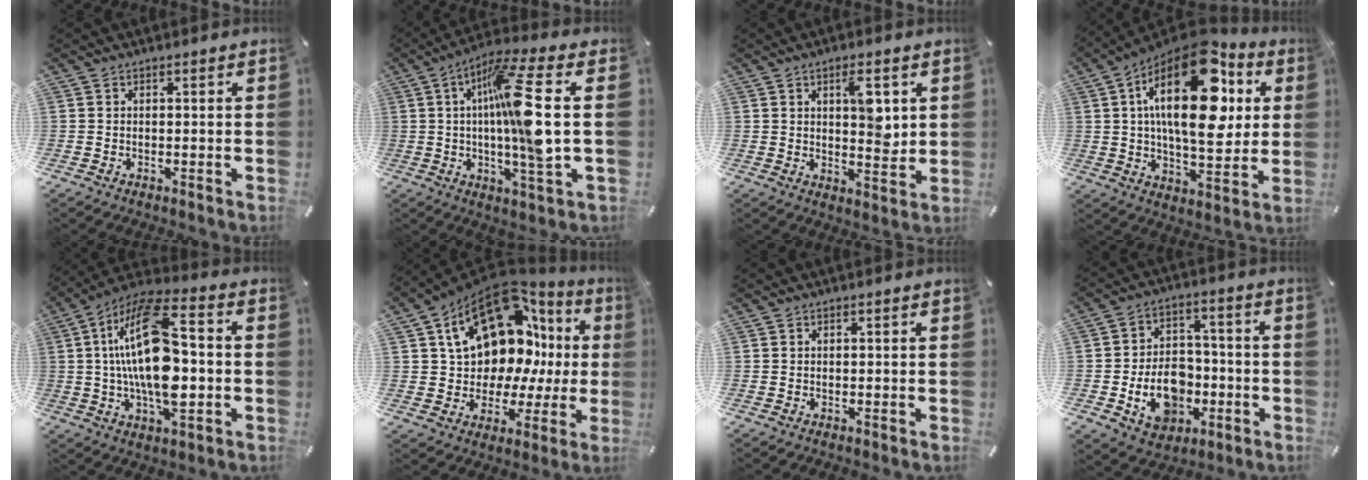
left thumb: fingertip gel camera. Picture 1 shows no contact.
{"total": 15.9, "force": [1.6, 1.4, 15.7], "torque": [-0.288, -0.011, 0.011]}
{"total": 7.8, "force": [2.8, 3.3, 6.4], "torque": [-0.085, -0.016, 0.040]}
{"total": 26.4, "force": [8.3, 12.9, 21.5], "torque": [-0.375, -0.037, 0.130]}
{"total": 20.8, "force": [0.2, 9.8, 18.4], "torque": [-0.375, -0.002, 0.000]}
{"total": 18.8, "force": [8.6, 12.1, 11.6], "torque": [-0.174, -0.063, 0.152]}
{"total": 0.0}
{"total": 13.0, "force": [-3.9, 9.8, 7.5], "torque": [-0.129, 0.022, -0.063]}